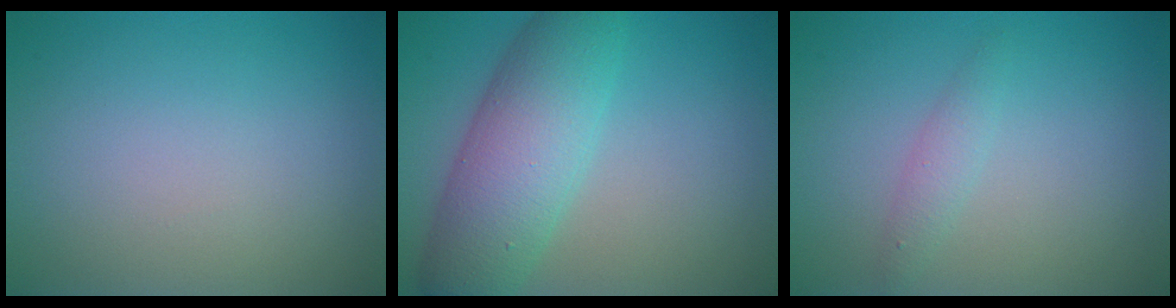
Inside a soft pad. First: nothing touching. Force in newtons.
{"total": 7.5, "press": 7.5, "slide": 0.1}
{"total": 1.4, "press": 1.4, "slide": 0.0}